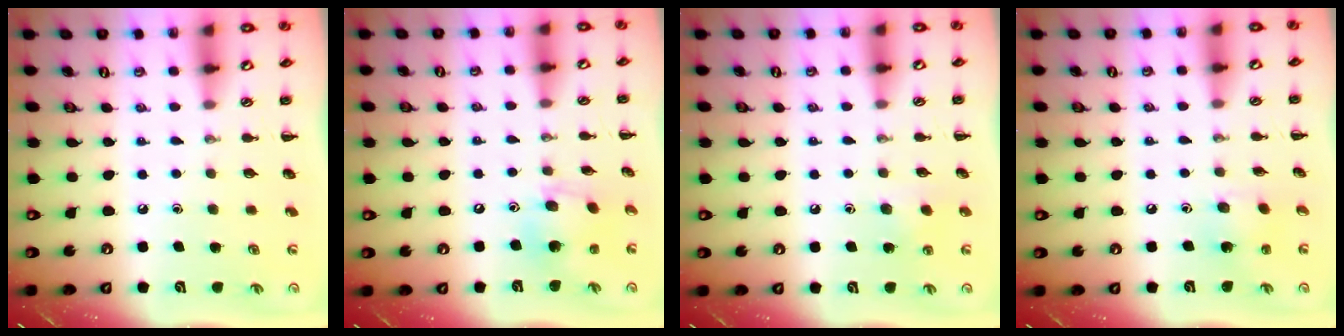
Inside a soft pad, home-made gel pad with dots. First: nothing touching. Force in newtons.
{"total": 10.8, "press": 10.5, "slide": 2.6}
{"total": 6.2, "press": 6.0, "slide": 1.5}
{"total": 2.9, "press": 2.8, "slide": 0.5}